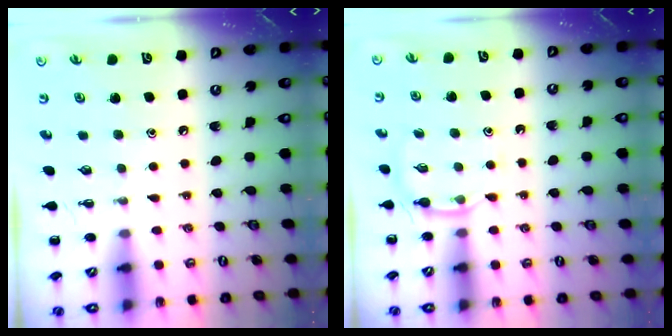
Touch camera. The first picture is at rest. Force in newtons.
{"total": 5.0, "press": 4.8, "slide": 1.4}